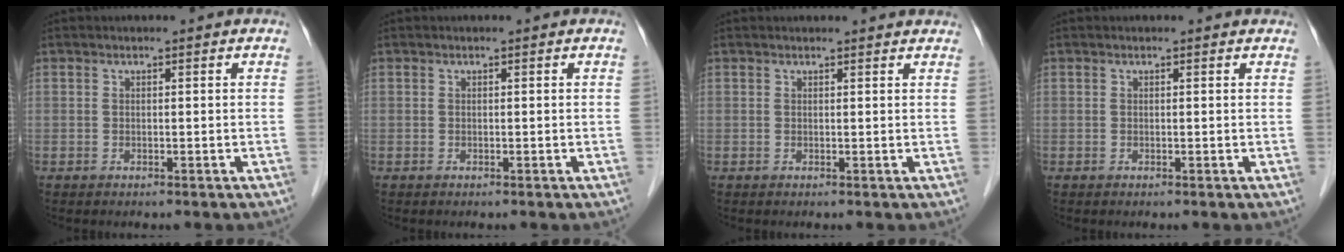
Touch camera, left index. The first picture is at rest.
{"total": 0.0}
{"total": 5.0, "force": [4.9, 0.4, 1.2], "torque": [-0.012, 0.020, 0.046]}
{"total": 1.3, "force": [1.3, 0.2, 0.2], "torque": [-0.012, 0.015, 0.013]}